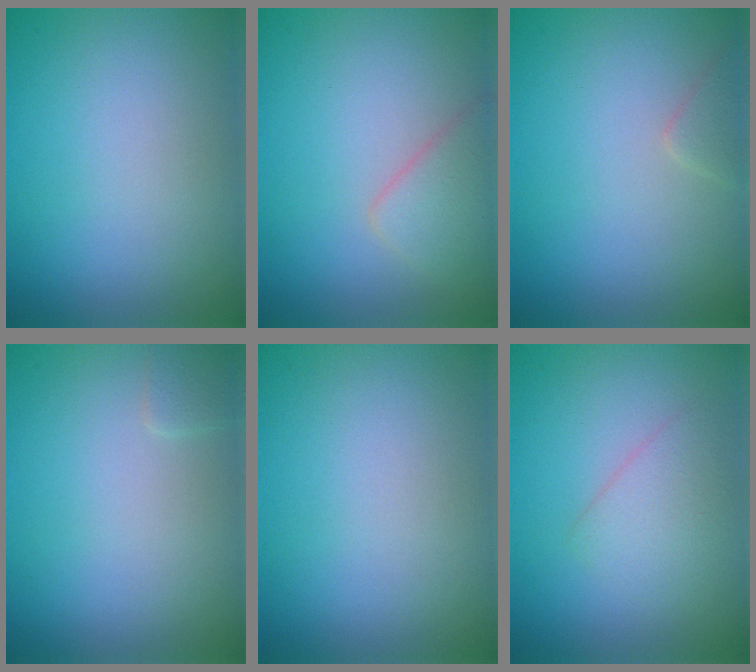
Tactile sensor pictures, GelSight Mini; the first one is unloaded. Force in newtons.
{"total": 2.5, "press": 2.5, "slide": 0.2}
{"total": 1.2, "press": 1.2, "slide": 0.1}
{"total": 0.8, "press": 0.8, "slide": 0.1}
{"total": 0.0}
{"total": 2.2, "press": 2.2, "slide": 0.1}